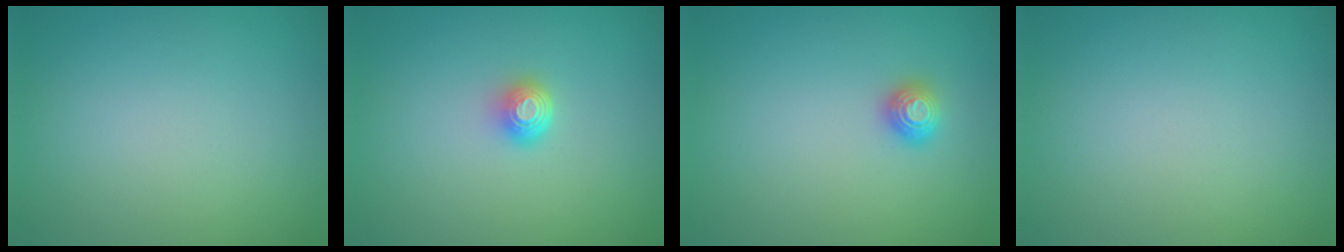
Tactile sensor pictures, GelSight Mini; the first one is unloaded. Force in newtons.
{"total": 1.7, "press": 1.3, "slide": 1.1}
{"total": 1.2, "press": 1.1, "slide": 0.4}
{"total": 0.0}